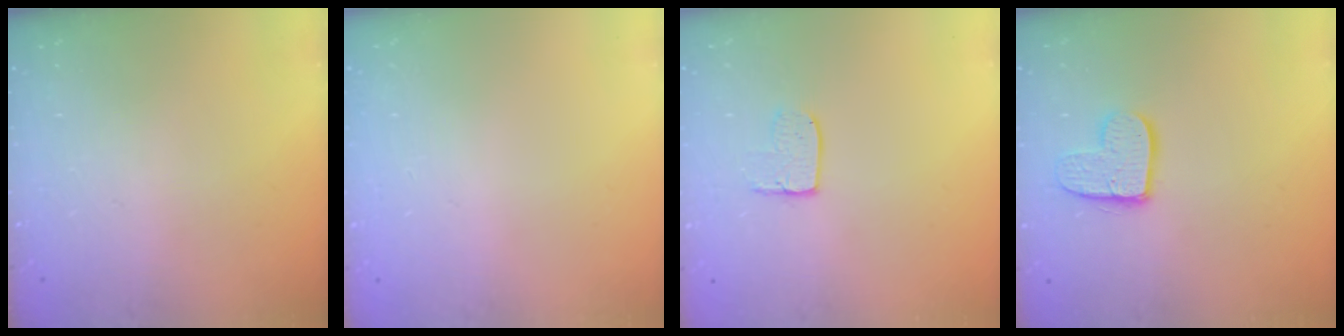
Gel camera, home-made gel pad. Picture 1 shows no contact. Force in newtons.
{"total": 0.8, "press": 0.4, "slide": 0.7}
{"total": 6.0, "press": 6.0, "slide": 0.3}
{"total": 11.6, "press": 11.6, "slide": 1.0}